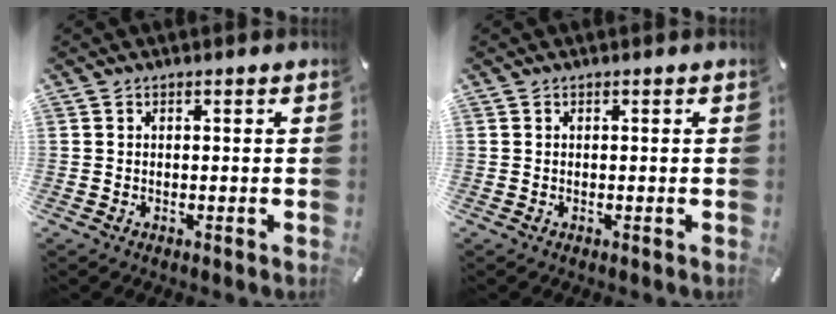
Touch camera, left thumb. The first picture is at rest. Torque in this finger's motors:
{"motor_torque": [-0.02, 0.02, -0.01, 0.01, 0.00]}